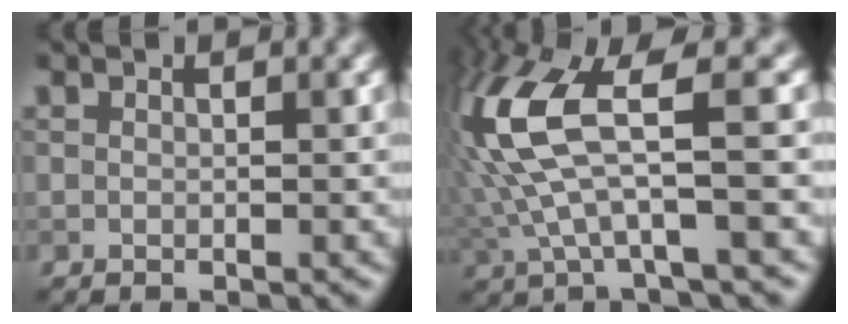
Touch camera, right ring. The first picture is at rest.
{"total": 8.8, "force": [1.1, 2.8, 8.3], "torque": [-0.194, 0.015, 0.020]}